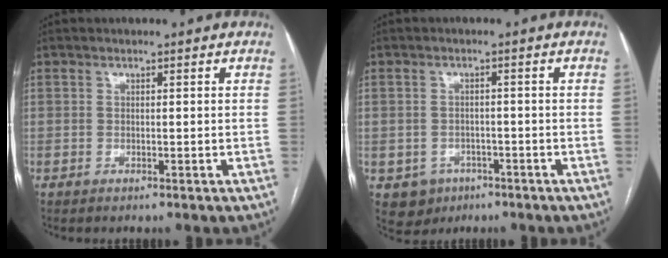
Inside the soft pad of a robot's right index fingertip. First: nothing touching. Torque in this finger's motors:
{"motor_torque": [0.00, -0.07, -0.36, -0.10]}